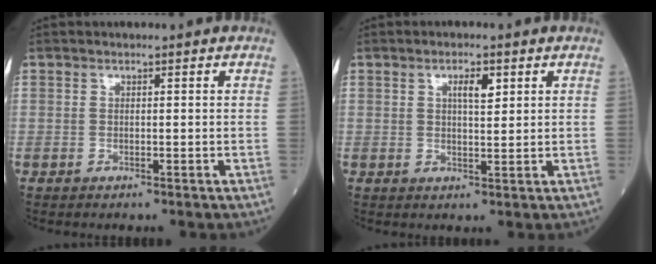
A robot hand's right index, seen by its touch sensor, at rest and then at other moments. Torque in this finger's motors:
{"motor_torque": [0.01, 0.01, 0.03, 0.04]}